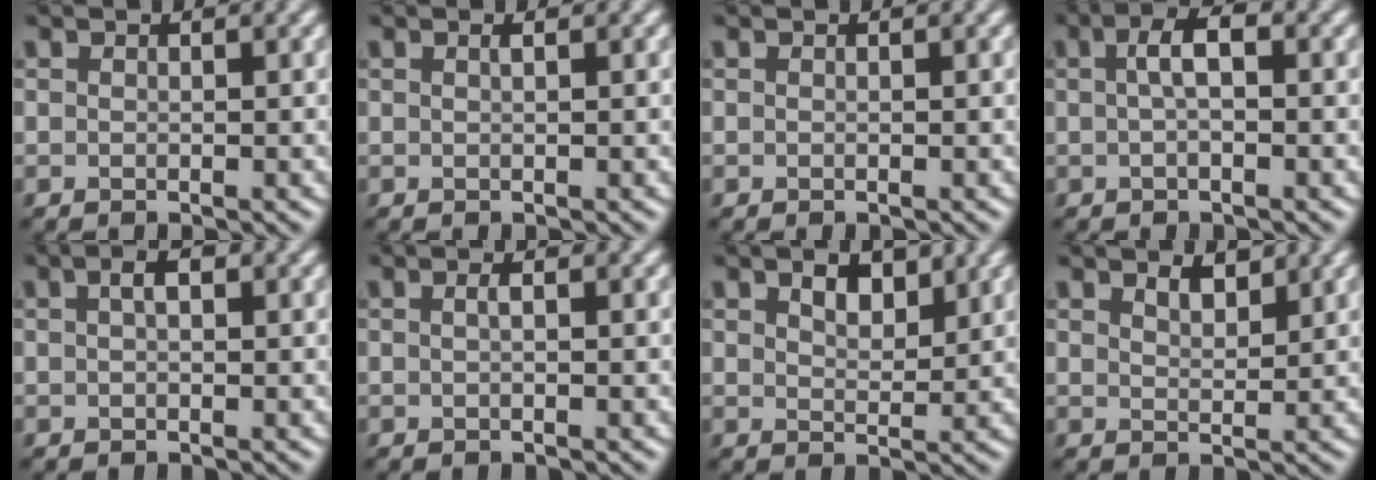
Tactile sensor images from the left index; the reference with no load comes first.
{"total": 0.5, "force": [0.2, 0.2, 0.4], "torque": [-0.008, 0.003, 0.004]}
{"total": 0.0}
{"total": 2.5, "force": [0.2, 0.8, 2.3], "torque": [-0.046, 0.007, 0.001]}
{"total": 1.4, "force": [0.3, 0.6, 1.2], "torque": [-0.022, 0.005, 0.004]}
{"total": 0.7, "force": [0.0, 0.1, 0.7], "torque": [-0.016, 0.004, 0.002]}
{"total": 2.7, "force": [1.7, 1.4, 1.7], "torque": [-0.034, 0.002, 0.030]}
{"total": 1.8, "force": [1.5, 0.7, 0.8], "torque": [-0.019, -0.002, 0.028]}